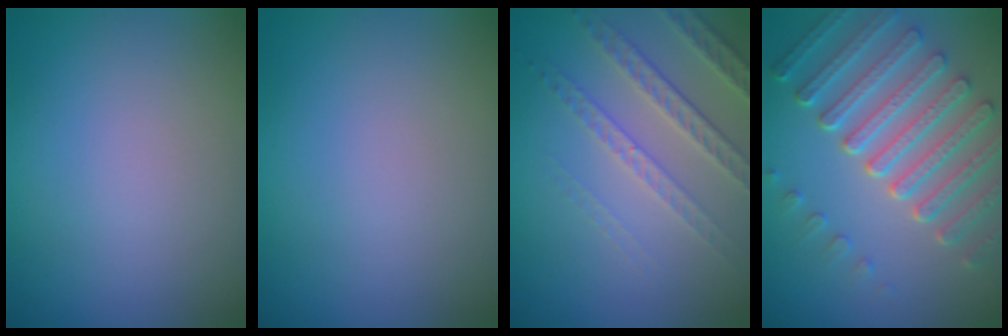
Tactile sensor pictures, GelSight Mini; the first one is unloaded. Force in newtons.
{"total": 0.0}
{"total": 3.4, "press": 3.2, "slide": 1.1}
{"total": 7.0, "press": 5.2, "slide": 4.7}